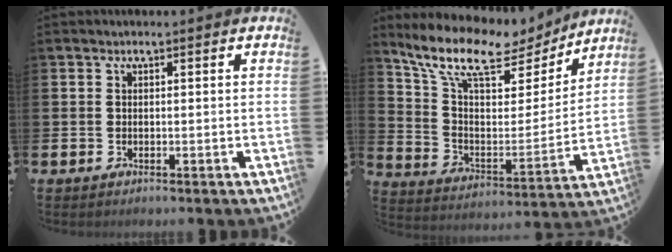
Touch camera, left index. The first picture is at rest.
{"total": 11.4, "force": [9.5, 4.1, 4.9], "torque": [-0.130, -0.058, 0.161]}